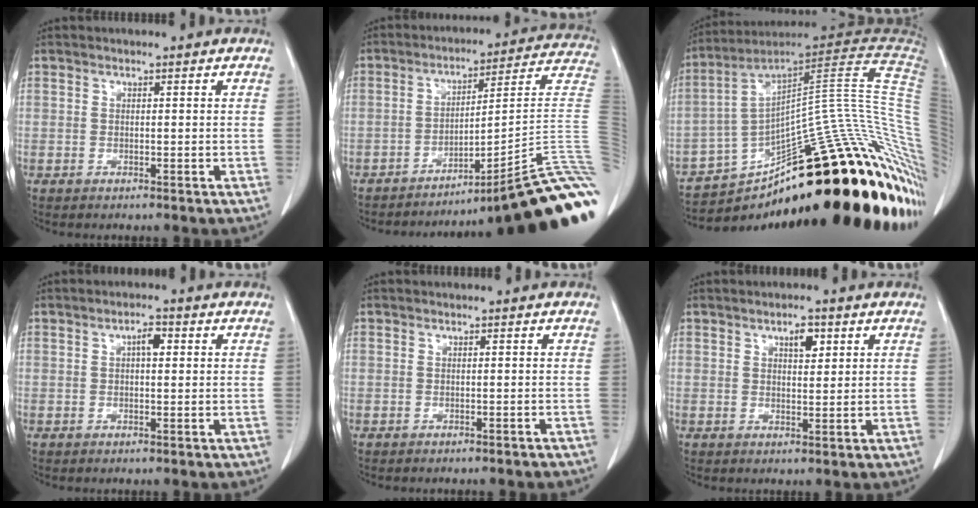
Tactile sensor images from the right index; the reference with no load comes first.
{"total": 24.6, "force": [-14.4, -0.1, 19.9], "torque": [-0.130, 0.031, -0.198]}
{"total": 39.0, "force": [-14.3, 7.3, 35.5], "torque": [-0.385, 0.060, -0.197]}
{"total": 2.3, "force": [0.5, 0.9, 2.0], "torque": [-0.033, 0.006, 0.008]}
{"total": 2.3, "force": [-2.2, 0.1, 0.9], "torque": [-0.013, -0.001, -0.025]}
{"total": 3.0, "force": [1.5, 1.2, 2.3], "torque": [-0.035, -0.001, 0.025]}